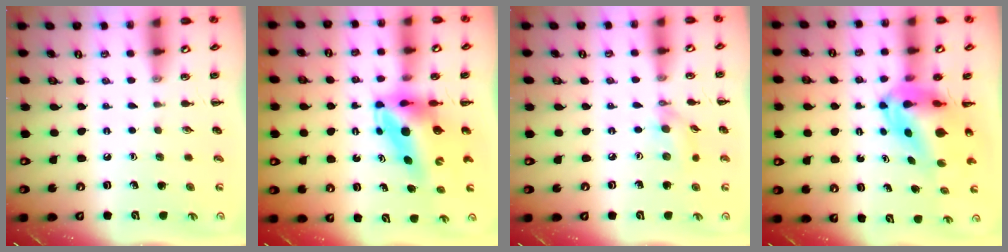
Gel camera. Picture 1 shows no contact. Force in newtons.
{"total": 7.5, "press": 7.2, "slide": 2.0}
{"total": 6.8, "press": 6.8, "slide": 0.9}
{"total": 8.3, "press": 7.9, "slide": 2.5}